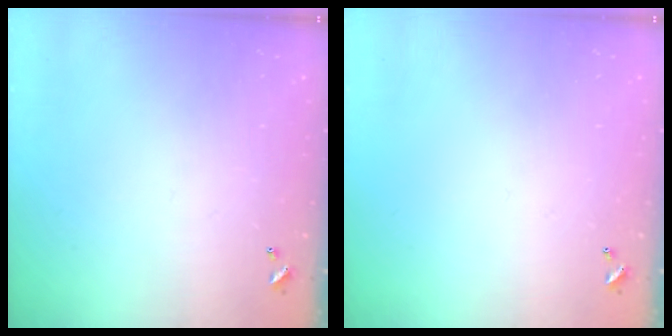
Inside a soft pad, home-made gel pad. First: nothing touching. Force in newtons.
{"total": 0.0}